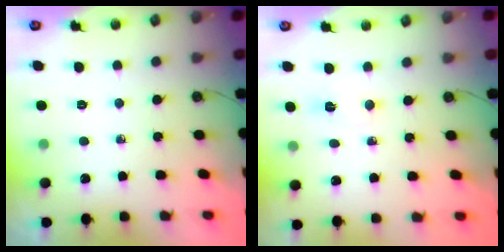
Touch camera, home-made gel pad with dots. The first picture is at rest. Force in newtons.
{"total": 2.3, "press": 2.2, "slide": 0.4}